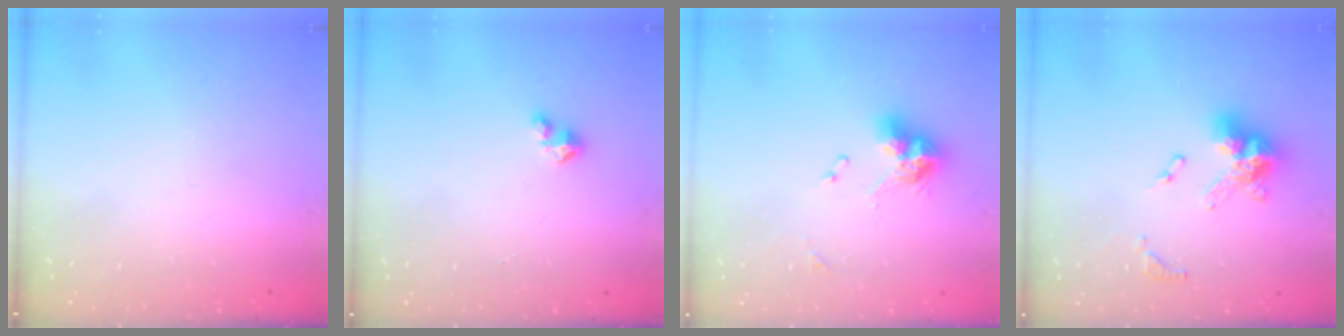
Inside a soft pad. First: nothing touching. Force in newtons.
{"total": 1.5, "press": 1.5, "slide": 0.2}
{"total": 9.9, "press": 9.8, "slide": 1.1}
{"total": 12.8, "press": 12.7, "slide": 1.4}